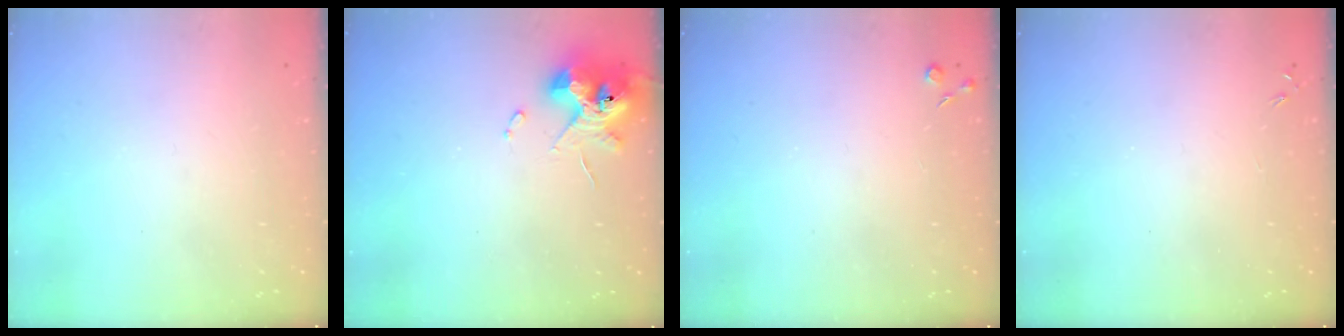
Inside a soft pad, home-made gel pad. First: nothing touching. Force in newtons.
{"total": 10.1, "press": 10.0, "slide": 1.4}
{"total": 4.2, "press": 4.1, "slide": 0.6}
{"total": 0.0}